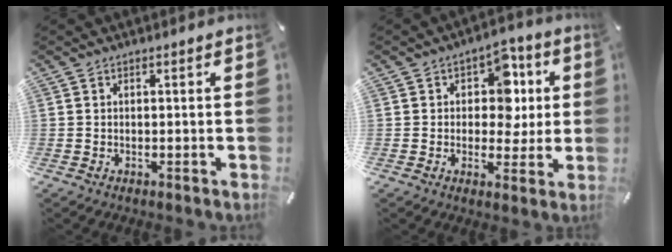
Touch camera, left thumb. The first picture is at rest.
{"total": 9.4, "force": [1.8, 7.6, 5.3], "torque": [-0.064, -0.003, 0.029]}